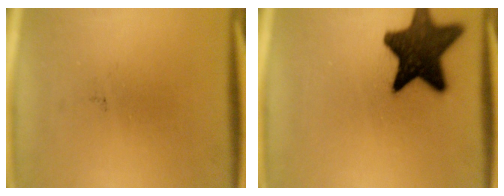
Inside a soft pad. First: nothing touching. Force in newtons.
{"total": 15.2}